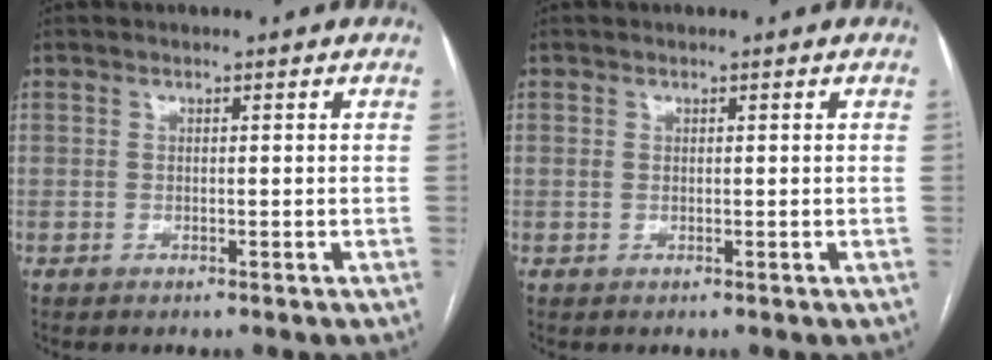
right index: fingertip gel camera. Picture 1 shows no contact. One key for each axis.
{"total": 0.7, "fx": 0.2, "fy": 0.5, "fz": 0.3, "tx": -0.006, "ty": 0.002, "tz": 0.003}